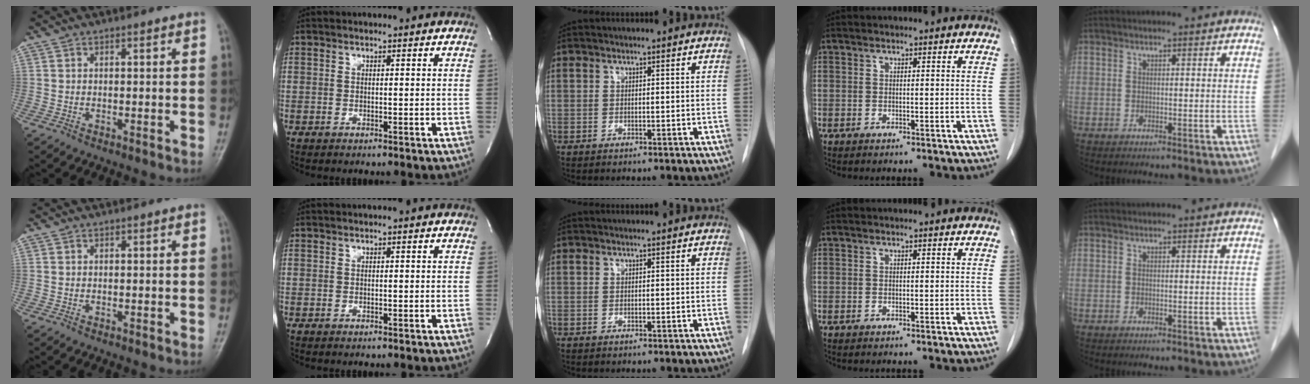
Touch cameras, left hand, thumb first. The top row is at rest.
{}